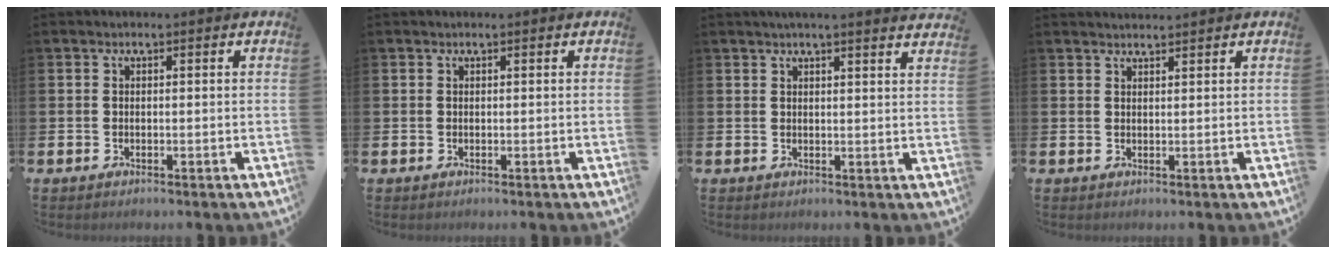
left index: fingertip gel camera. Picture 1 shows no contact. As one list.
[{"total": 0.0}, {"total": 2.8, "force": [2.7, -0.5, 0.4], "torque": [-0.008, -0.016, 0.048]}, {"total": 1.5, "force": [1.5, 0.0, 0.1], "torque": [-0.001, -0.006, 0.026]}]